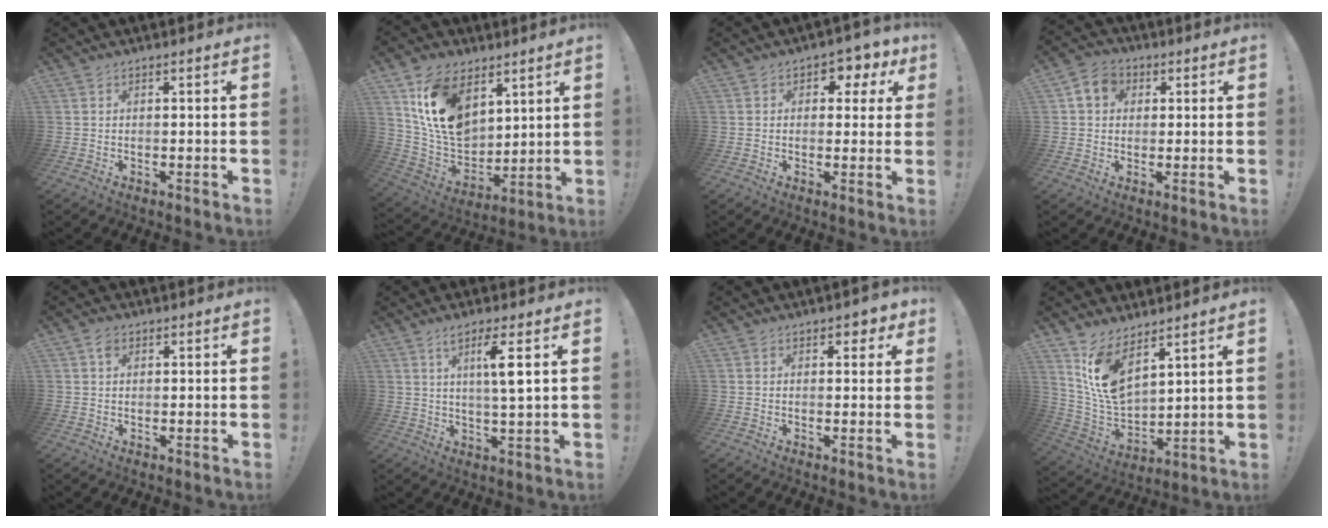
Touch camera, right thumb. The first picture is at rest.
{"total": 17.3, "force": [8.7, 11.4, 9.7], "torque": [-0.178, -0.048, 0.166]}
{"total": 4.8, "force": [1.9, 3.8, 2.3], "torque": [-0.012, -0.020, 0.029]}
{"total": 6.7, "force": [1.9, 5.6, 3.1], "torque": [-0.044, 0.007, 0.037]}
{"total": 2.2, "force": [1.2, 1.5, 1.1], "torque": [-0.006, -0.005, 0.019]}
{"total": 7.2, "force": [2.5, 0.0, 6.8], "torque": [-0.114, -0.007, 0.031]}
{"total": 2.7, "force": [1.4, 1.8, 1.4], "torque": [0.009, -0.011, 0.017]}
{"total": 12.9, "force": [8.7, 6.2, 7.3], "torque": [-0.141, -0.061, 0.169]}